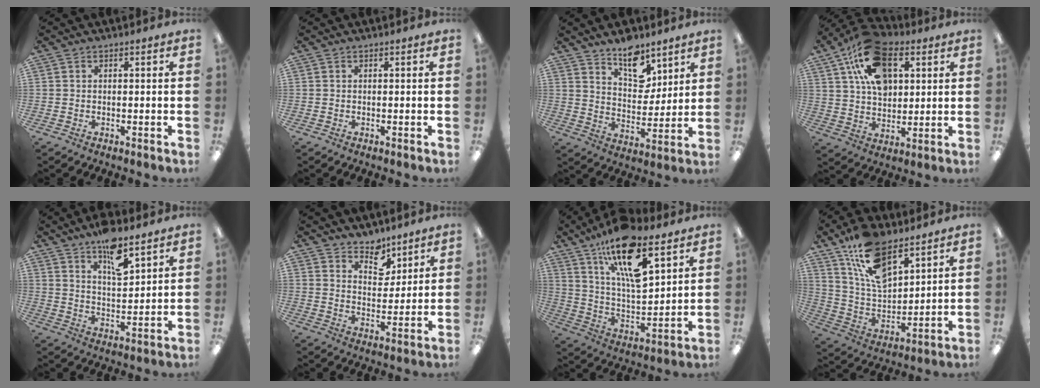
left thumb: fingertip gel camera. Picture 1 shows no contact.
{"total": 0.0}
{"total": 10.8, "force": [8.3, 5.5, 4.2], "torque": [-0.055, -0.054, 0.151]}
{"total": 16.3, "force": [7.4, 10.2, 10.3], "torque": [-0.172, -0.007, 0.138]}
{"total": 10.2, "force": [7.2, 3.8, 6.1], "torque": [-0.082, -0.044, 0.120]}
{"total": 6.8, "force": [5.7, 3.6, 1.0], "torque": [-0.004, -0.044, 0.103]}
{"total": 20.3, "force": [12.7, 7.6, 13.9], "torque": [-0.230, -0.065, 0.214]}
{"total": 15.7, "force": [10.5, 7.3, 9.1], "torque": [-0.178, -0.045, 0.194]}